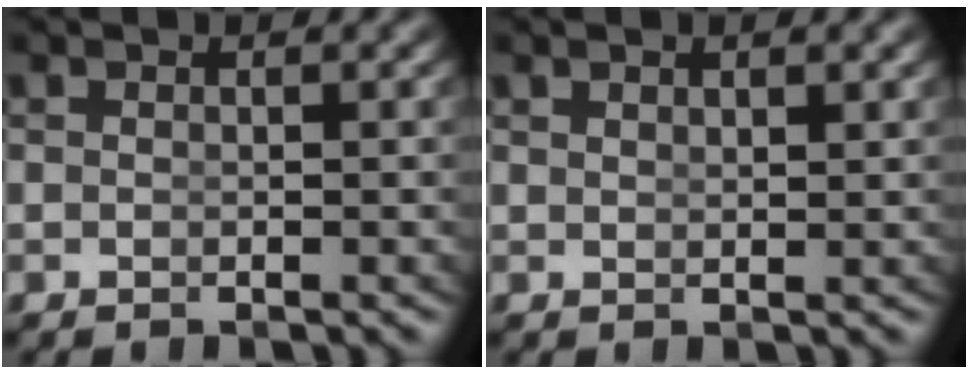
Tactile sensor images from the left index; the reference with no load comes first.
{"total": 0.9, "force": [0.7, -0.5, 0.3], "torque": [0.002, -0.007, 0.019]}